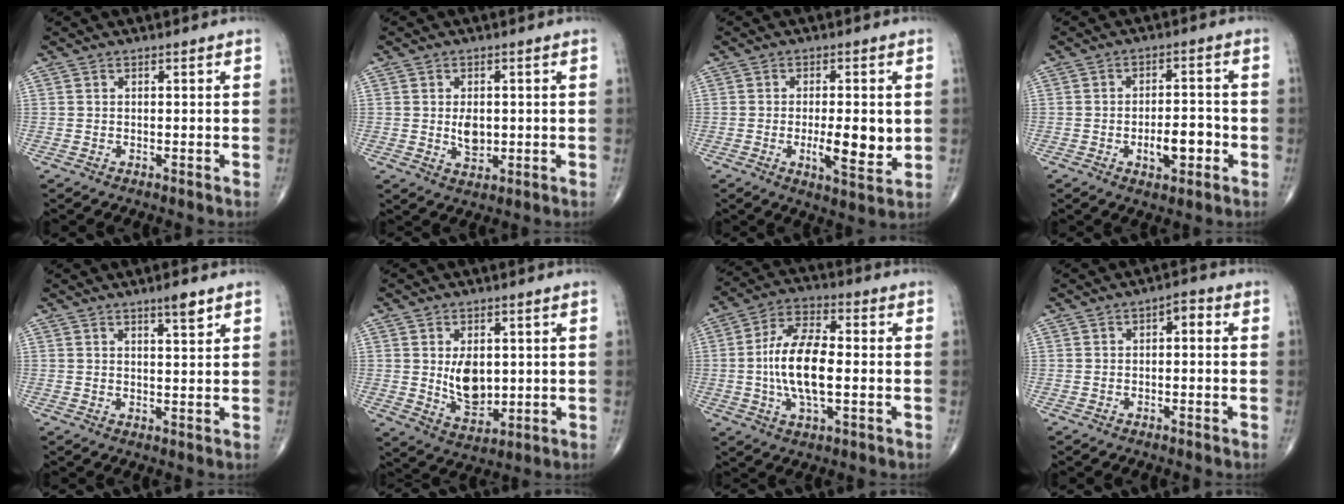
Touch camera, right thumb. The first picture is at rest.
{"total": 4.2, "force": [0.1, 2.7, 3.2], "torque": [-0.041, -0.005, 0.007]}
{"total": 8.6, "force": [-0.6, 2.8, 8.1], "torque": [-0.119, -0.015, -0.006]}
{"total": 6.9, "force": [-2.2, 3.3, 5.6], "torque": [-0.075, 0.016, -0.031]}
{"total": 3.1, "force": [2.1, 0.5, 2.3], "torque": [-0.029, -0.014, 0.033]}
{"total": 8.3, "force": [0.8, 5.3, 6.3], "torque": [-0.080, -0.017, 0.028]}
{"total": 13.4, "force": [-1.0, 6.0, 11.9], "torque": [-0.228, 0.014, -0.024]}
{"total": 2.3, "force": [0.0, 1.3, 1.9], "torque": [-0.011, 0.018, -0.009]}